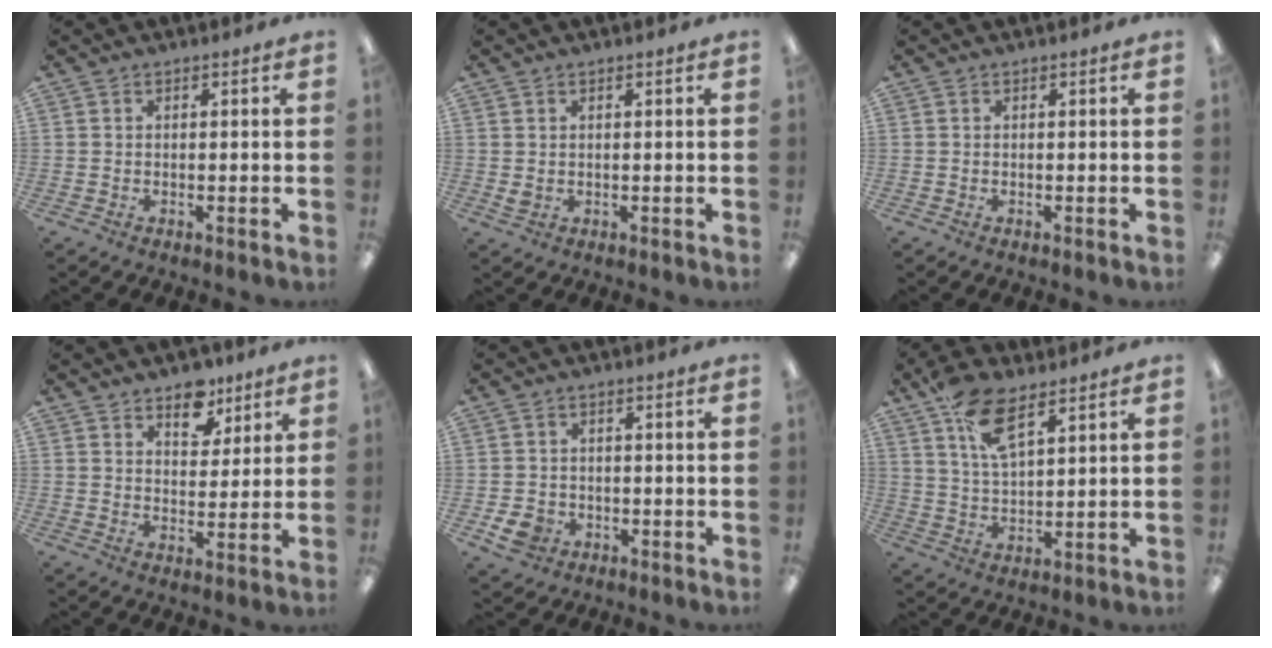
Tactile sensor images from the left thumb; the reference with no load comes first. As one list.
[{"total": 1.4, "force": [0.5, 1.1, 0.8], "torque": [-0.009, -0.001, 0.007]}, {"total": 0.0}, {"total": 8.3, "force": [6.0, 5.0, 2.9], "torque": [-0.021, -0.035, 0.103]}, {"total": 5.2, "force": [-2.1, 4.2, 2.4], "torque": [-0.047, 0.005, -0.040]}, {"total": 11.1, "force": [7.3, 4.5, 7.0], "torque": [-0.136, -0.022, 0.135]}]